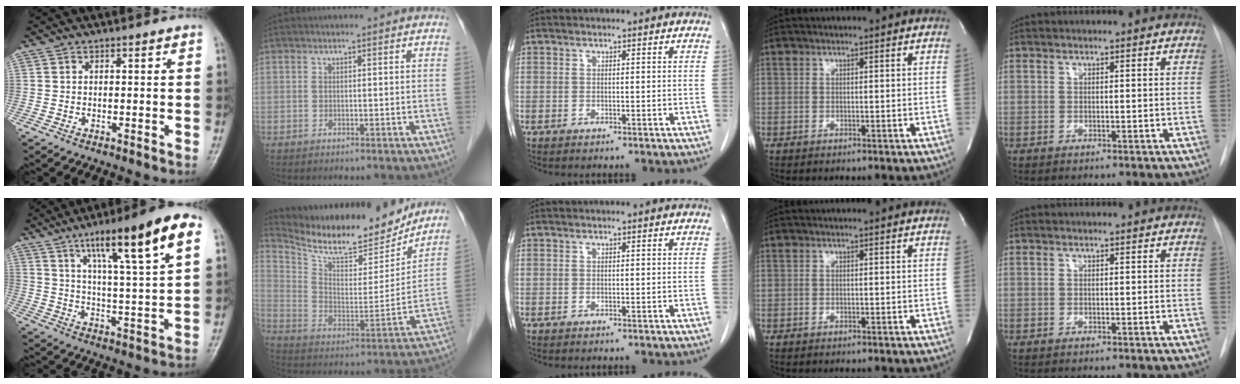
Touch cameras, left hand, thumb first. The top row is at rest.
{"thumb": {"total": 18.2, "force": [9.1, 2.6, 15.5], "torque": [-0.229, -0.022, 0.141]}, "index": {"total": 19.3, "force": [17.6, 4.4, 6.6], "torque": [-0.128, -0.015, 0.278]}}